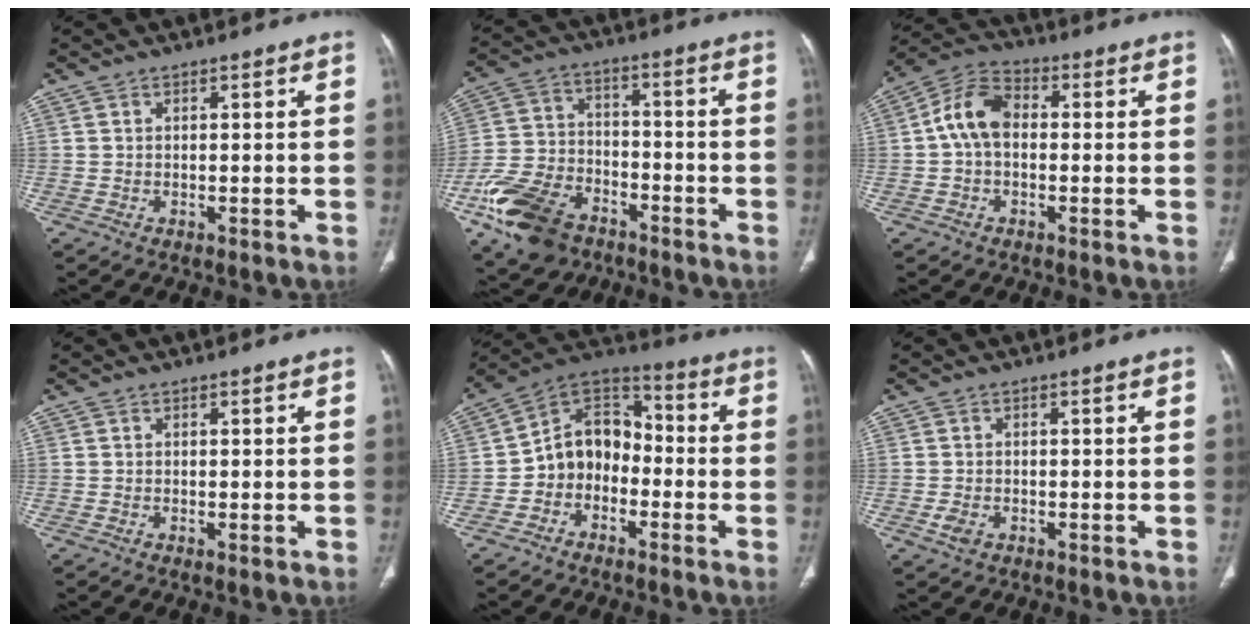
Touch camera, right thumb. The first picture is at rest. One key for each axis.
{"total": 16.1, "fx": -9.1, "fy": 10.3, "fz": 8.4, "tx": -0.165, "ty": 0.039, "tz": -0.166}
{"total": 8.5, "fx": 0.0, "fy": 5.8, "fz": 6.3, "tx": -0.110, "ty": 0.026, "tz": -0.012}
{"total": 0.6, "fx": -0.1, "fy": 0.2, "fz": 0.5, "tx": -0.015, "ty": -0.003, "tz": -0.002}
{"total": 11.1, "fx": -2.7, "fy": 8.9, "fz": 6.1, "tx": -0.071, "ty": 0.057, "tz": -0.065}
{"total": 2.2, "fx": -0.8, "fy": 1.5, "fz": 1.4, "tx": -0.031, "ty": 0.000, "tz": -0.014}